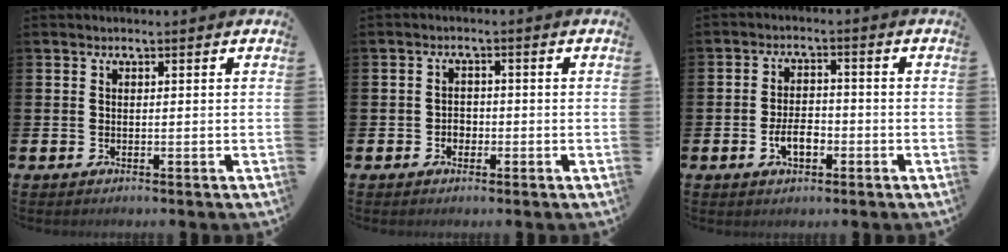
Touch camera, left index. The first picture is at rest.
{"total": 1.8, "force": [-0.7, 1.6, 0.6], "torque": [-0.009, 0.001, -0.018]}
{"total": 4.0, "force": [-1.4, 2.2, 3.1], "torque": [-0.041, 0.002, -0.028]}